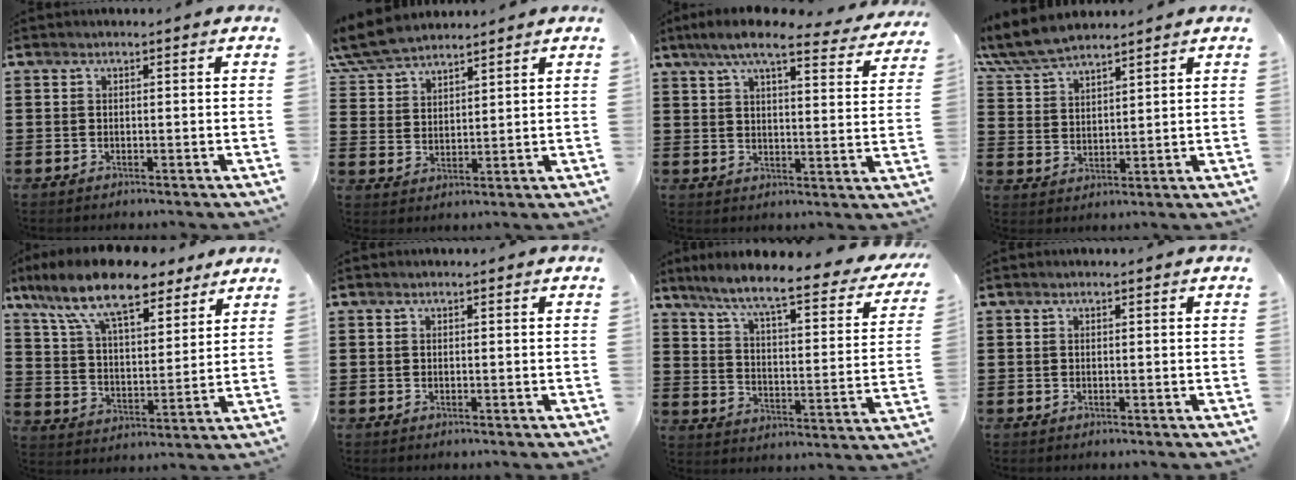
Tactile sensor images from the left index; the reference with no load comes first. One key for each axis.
{"total": 6.4, "fx": 6.0, "fy": 1.4, "fz": 1.8, "tx": -0.058, "ty": -0.014, "tz": 0.112}
{"total": 8.6, "fx": 7.1, "fy": 0.9, "fz": 4.8, "tx": -0.107, "ty": -0.024, "tz": 0.123}
{"total": 6.8, "fx": 6.2, "fy": 1.4, "fz": 2.2, "tx": -0.066, "ty": -0.015, "tz": 0.116}
{"total": 13.0, "fx": 10.0, "fy": 3.4, "fz": 7.5, "tx": -0.178, "ty": -0.026, "tz": 0.180}
{"total": 0.0}
{"total": 7.3, "fx": 6.0, "fy": -0.3, "fz": 4.3, "tx": -0.100, "ty": -0.050, "tz": 0.089}
{"total": 0.0}